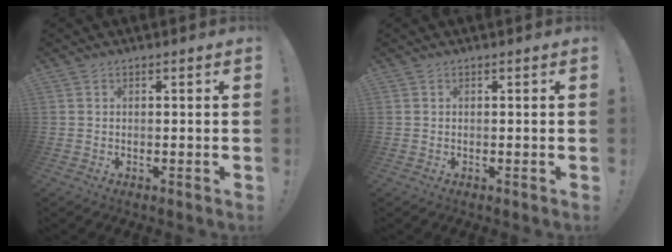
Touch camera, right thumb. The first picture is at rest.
{"total": 0.0}